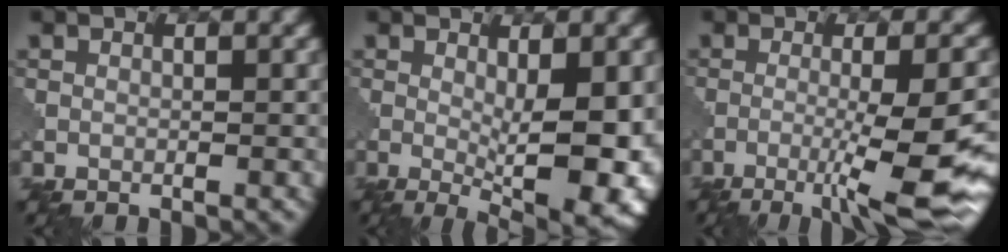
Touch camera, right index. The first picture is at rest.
{"total": 9.4, "force": [-0.9, 3.2, 8.8], "torque": [-0.128, -0.017, -0.006]}
{"total": 9.6, "force": [-3.7, 1.5, 8.7], "torque": [-0.130, 0.001, -0.059]}